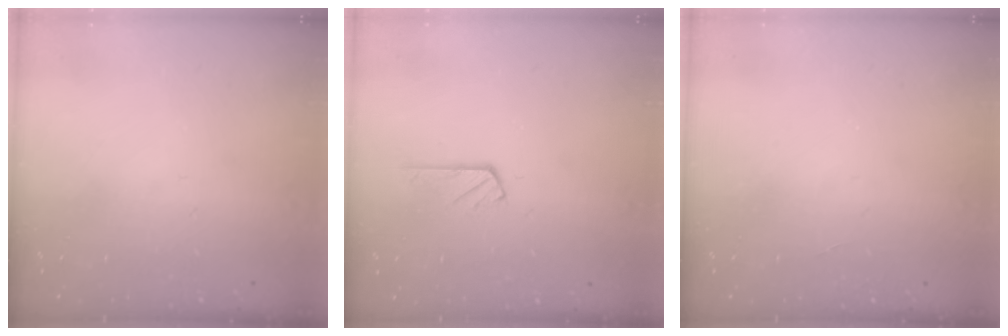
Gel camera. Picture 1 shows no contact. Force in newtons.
{"total": 2.8, "press": 2.8, "slide": 0.1}
{"total": 0.0}